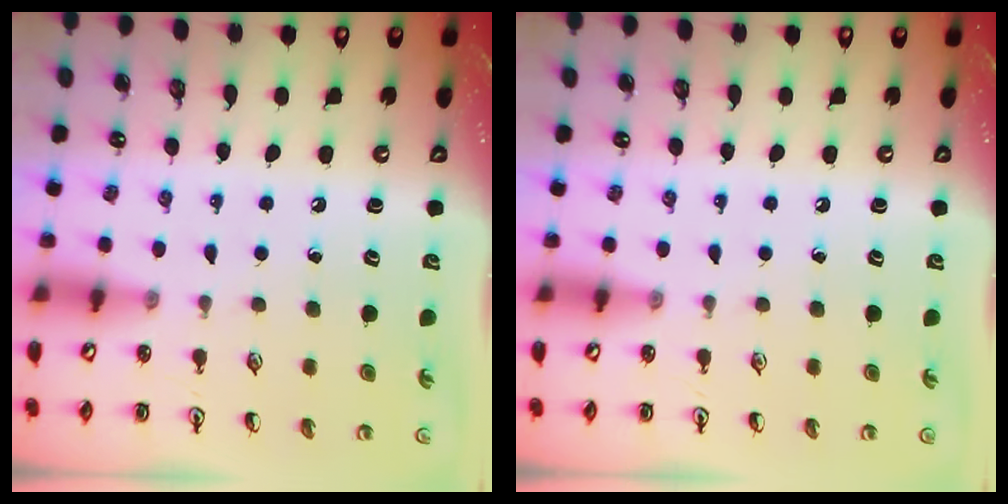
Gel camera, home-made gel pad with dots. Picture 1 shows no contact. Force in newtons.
{"total": 0.0}